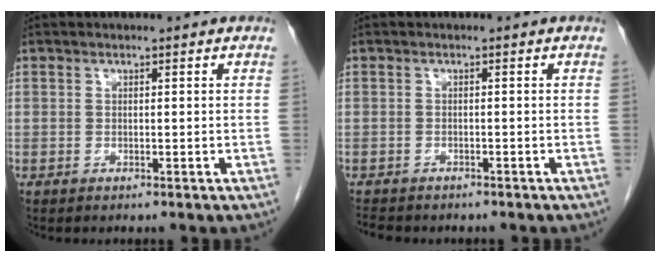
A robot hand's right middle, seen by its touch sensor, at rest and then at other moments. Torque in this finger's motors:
{"motor_torque": [0.35, -0.25, 0.00, 0.00]}